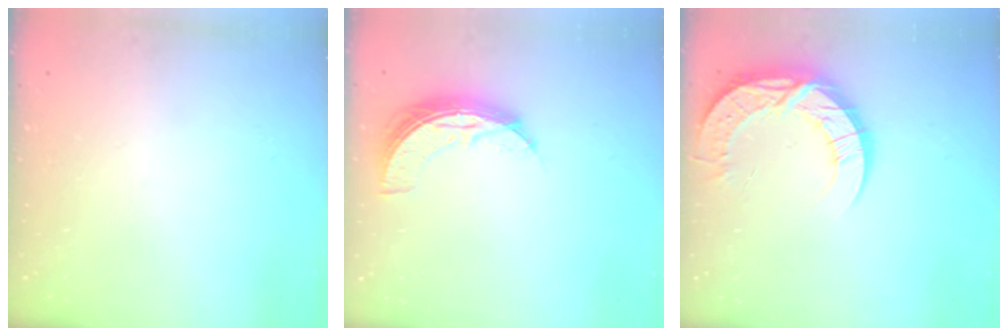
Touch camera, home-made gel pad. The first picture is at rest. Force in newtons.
{"total": 7.7, "press": 7.6, "slide": 0.7}
{"total": 13.2, "press": 13.2, "slide": 1.0}